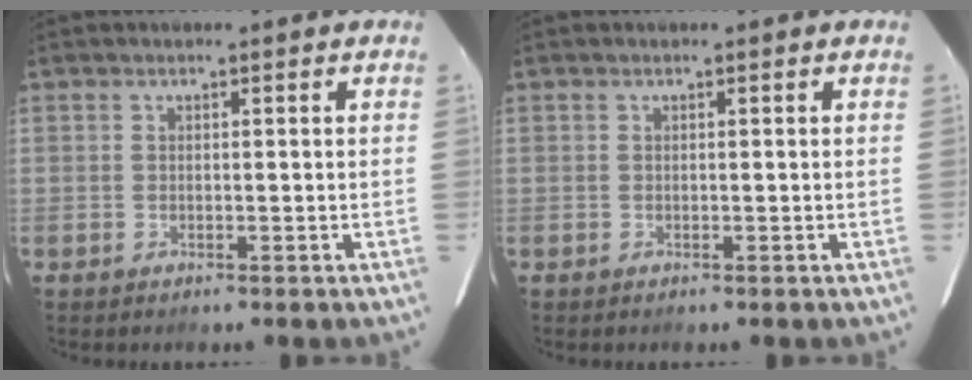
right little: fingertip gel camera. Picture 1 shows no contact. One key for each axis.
{"total": 0.0}